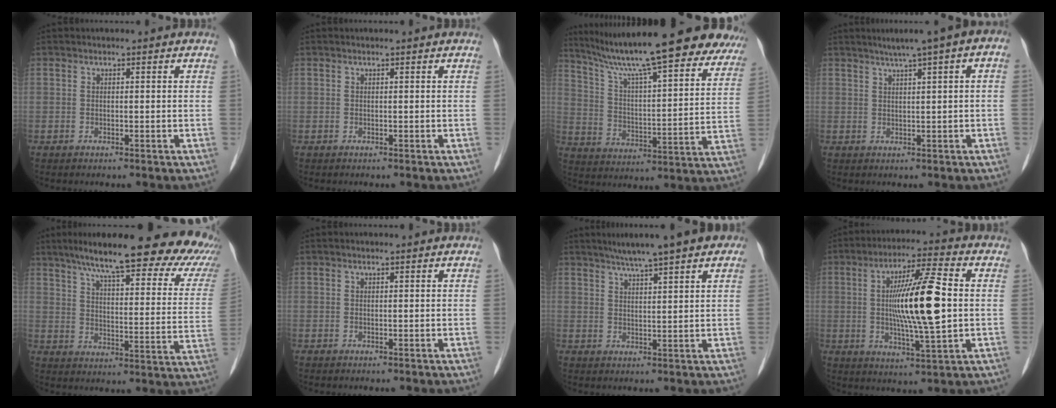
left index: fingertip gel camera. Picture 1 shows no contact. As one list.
[{"total": 0.0}, {"total": 30.3, "force": [25.6, 4.0, 15.7], "torque": [-0.245, -0.031, 0.344]}, {"total": 6.7, "force": [2.8, 0.6, 6.1], "torque": [-0.088, 0.028, 0.037]}, {"total": 25.6, "force": [20.7, 4.7, 14.3], "torque": [-0.187, -0.015, 0.252]}, {"total": 0.8, "force": [0.7, 0.0, 0.4], "torque": [-0.012, 0.011, 0.012]}, {"total": 9.7, "force": [7.2, 1.1, 6.4], "torque": [-0.092, 0.032, 0.095]}, {"total": 13.3, "force": [0.7, 1.2, 13.3], "torque": [-0.239, -0.002, 0.007]}]